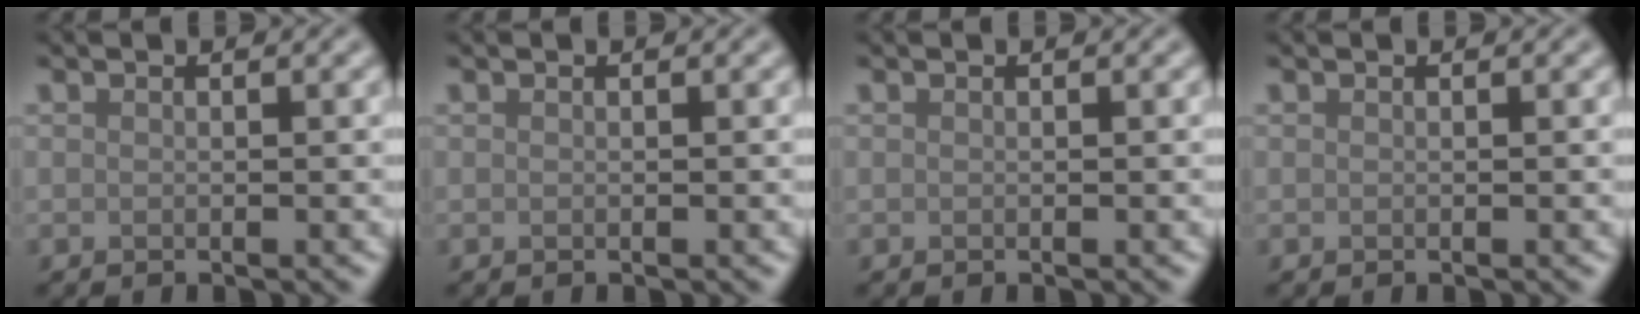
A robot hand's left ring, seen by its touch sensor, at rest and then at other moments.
{"total": 0.0}
{"total": 0.0}
{"total": 0.0}